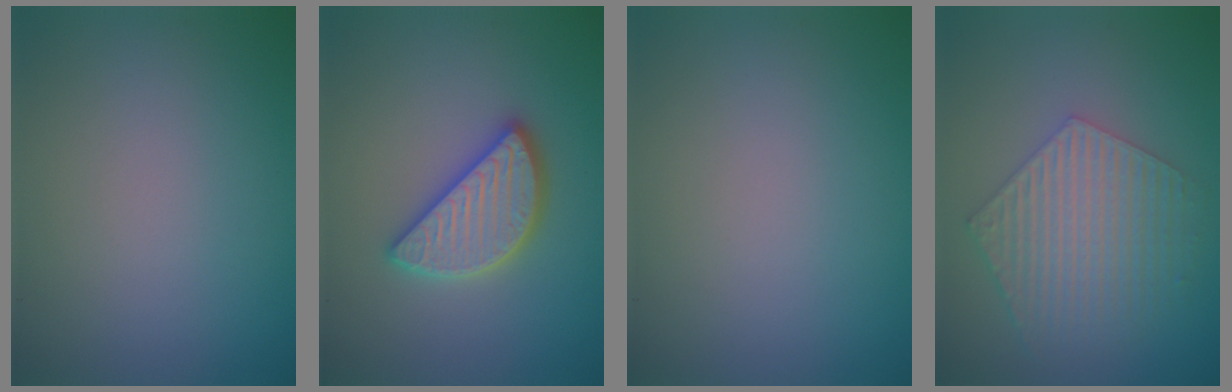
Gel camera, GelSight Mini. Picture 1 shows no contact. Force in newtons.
{"total": 4.7, "press": 4.7, "slide": 0.4}
{"total": 0.0}
{"total": 5.6, "press": 4.2, "slide": 3.7}